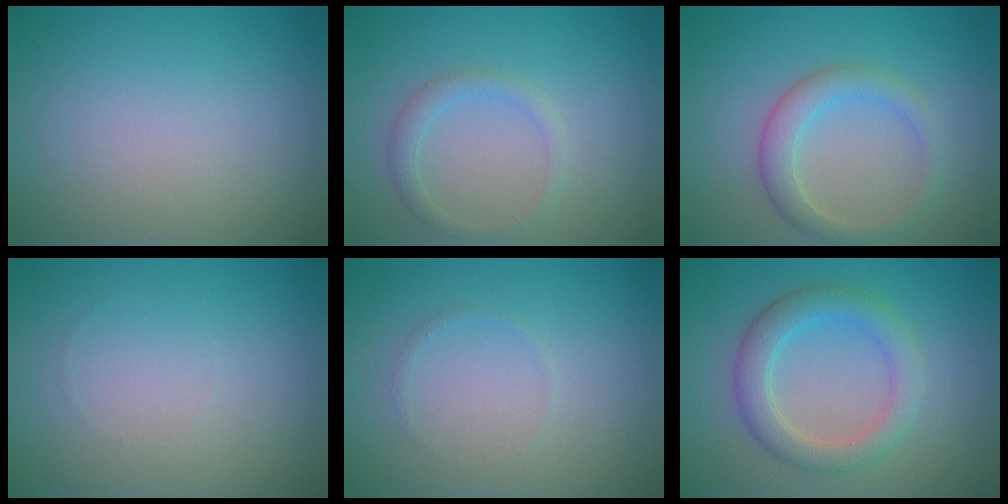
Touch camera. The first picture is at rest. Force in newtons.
{"total": 1.7, "press": 1.7, "slide": 0.1}
{"total": 3.0, "press": 3.0, "slide": 0.0}
{"total": 0.0}
{"total": 0.5, "press": 0.5, "slide": 0.0}
{"total": 3.8, "press": 3.8, "slide": 0.1}